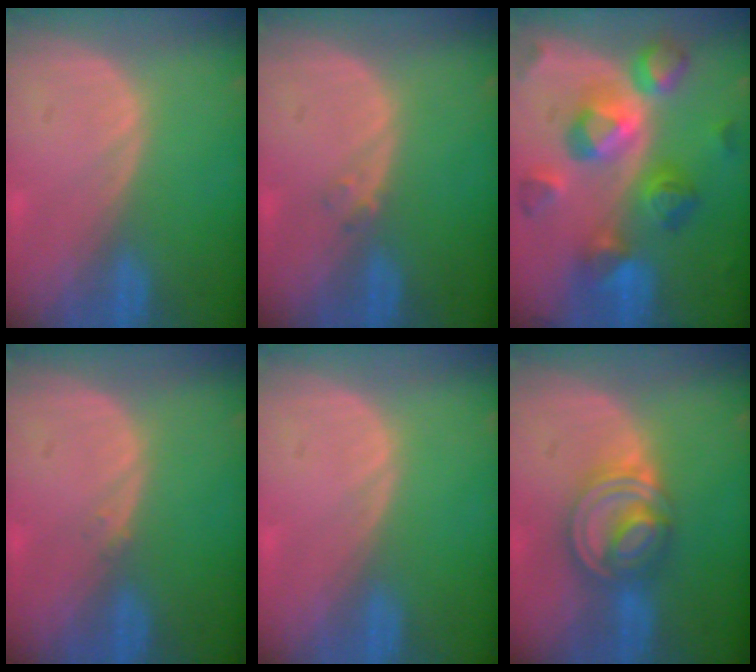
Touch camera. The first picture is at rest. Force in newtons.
{"total": 1.0, "press": 1.0, "slide": 0.2}
{"total": 11.4, "press": 11.3, "slide": 0.9}
{"total": 0.6, "press": 0.5, "slide": 0.3}
{"total": 0.5, "press": 0.0, "slide": 0.5}
{"total": 8.0, "press": 6.8, "slide": 4.2}